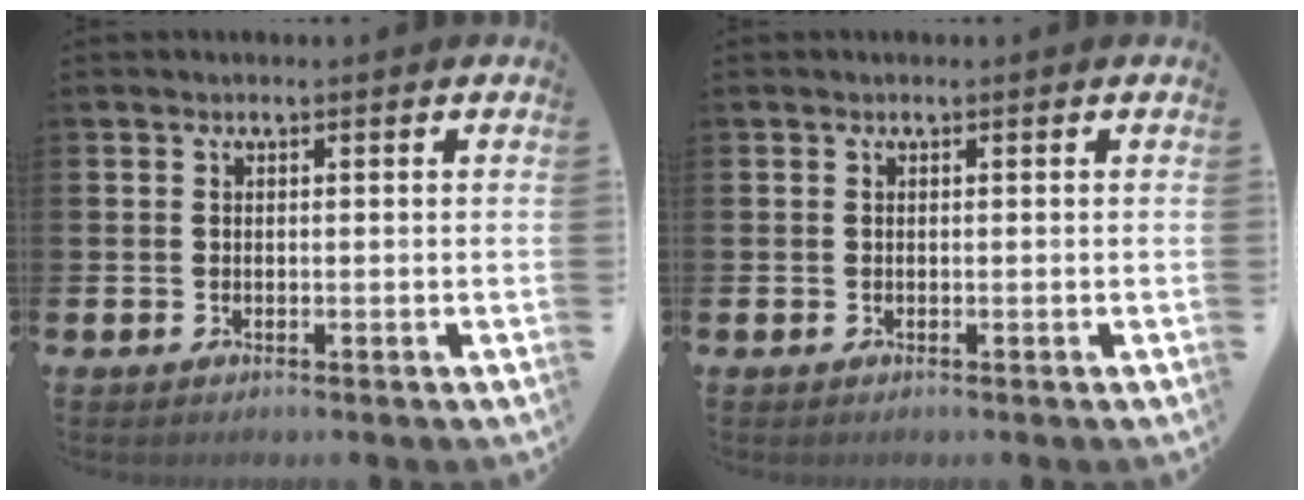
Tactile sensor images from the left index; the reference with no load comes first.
{"total": 0.0}